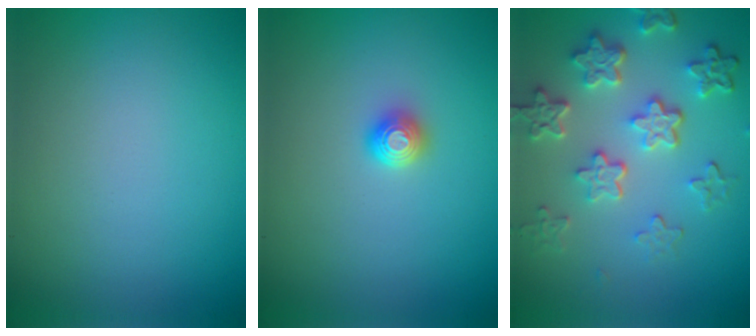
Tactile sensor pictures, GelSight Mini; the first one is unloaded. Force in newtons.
{"total": 1.4, "press": 1.2, "slide": 0.7}
{"total": 5.9, "press": 4.5, "slide": 3.9}